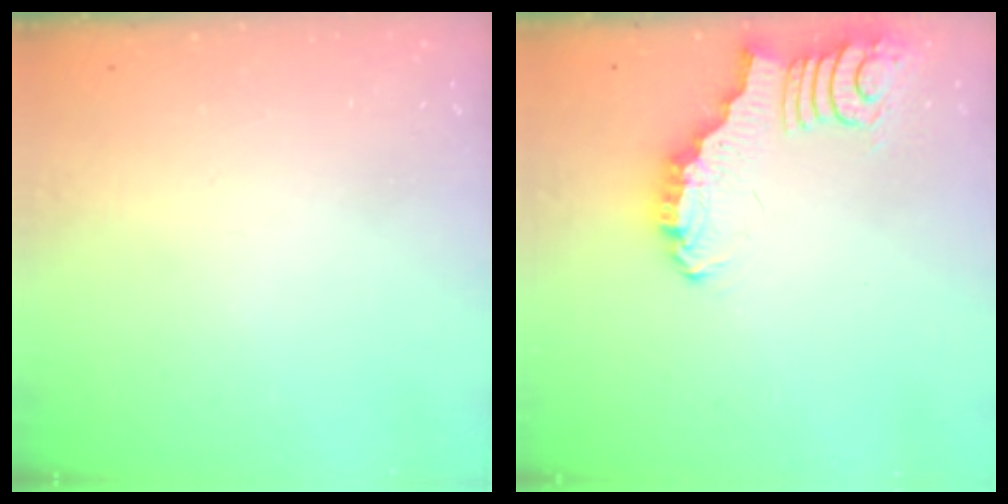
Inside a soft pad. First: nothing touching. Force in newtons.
{"total": 3.3, "press": 3.3, "slide": 0.4}